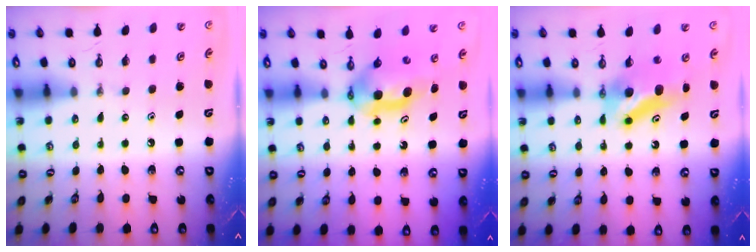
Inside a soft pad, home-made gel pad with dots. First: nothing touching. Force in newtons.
{"total": 5.6, "press": 5.3, "slide": 2.0}
{"total": 9.2, "press": 8.9, "slide": 2.0}